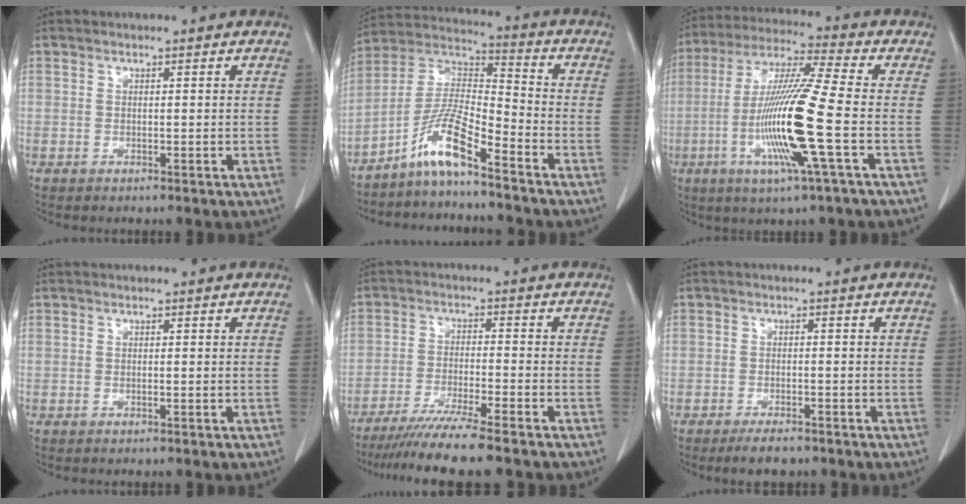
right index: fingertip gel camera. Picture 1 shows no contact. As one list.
[{"total": 9.3, "force": [-6.5, 0.6, 6.6], "torque": [-0.139, 0.010, -0.128]}, {"total": 15.9, "force": [-3.8, -0.7, 15.5], "torque": [-0.313, -0.012, -0.083]}, {"total": 0.0}, {"total": 9.9, "force": [-8.2, -1.1, 5.4], "torque": [-0.077, -0.032, -0.135]}, {"total": 3.3, "force": [-2.6, 1.3, 1.6], "torque": [-0.027, -0.001, -0.037]}]